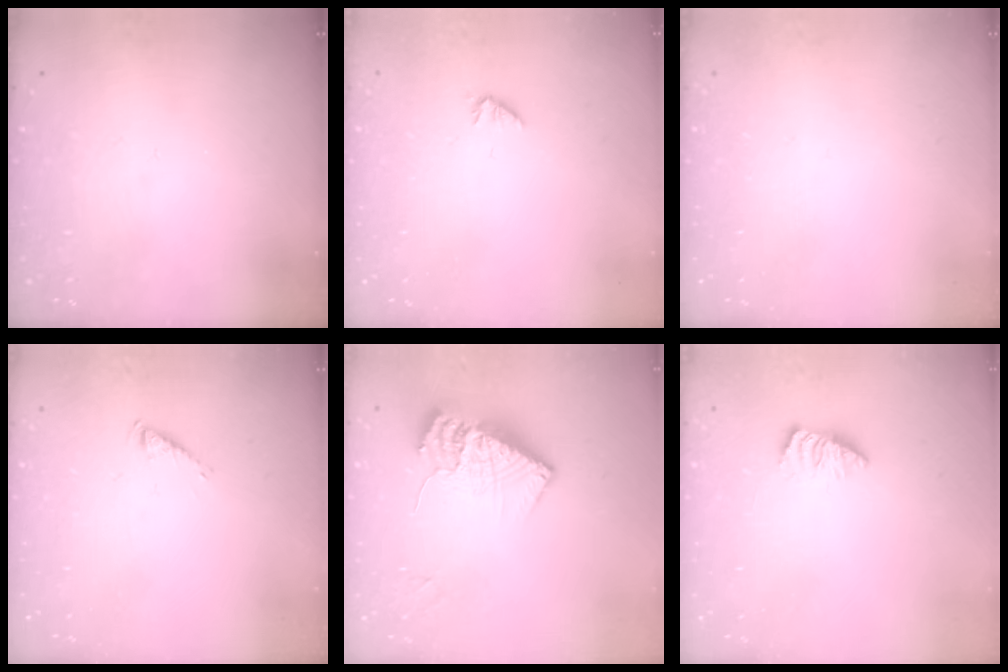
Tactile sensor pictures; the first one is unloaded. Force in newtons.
{"total": 0.0}
{"total": 0.0}
{"total": 2.9, "press": 2.9, "slide": 0.5}
{"total": 14.2, "press": 14.2, "slide": 1.3}
{"total": 1.2, "press": 1.1, "slide": 0.4}